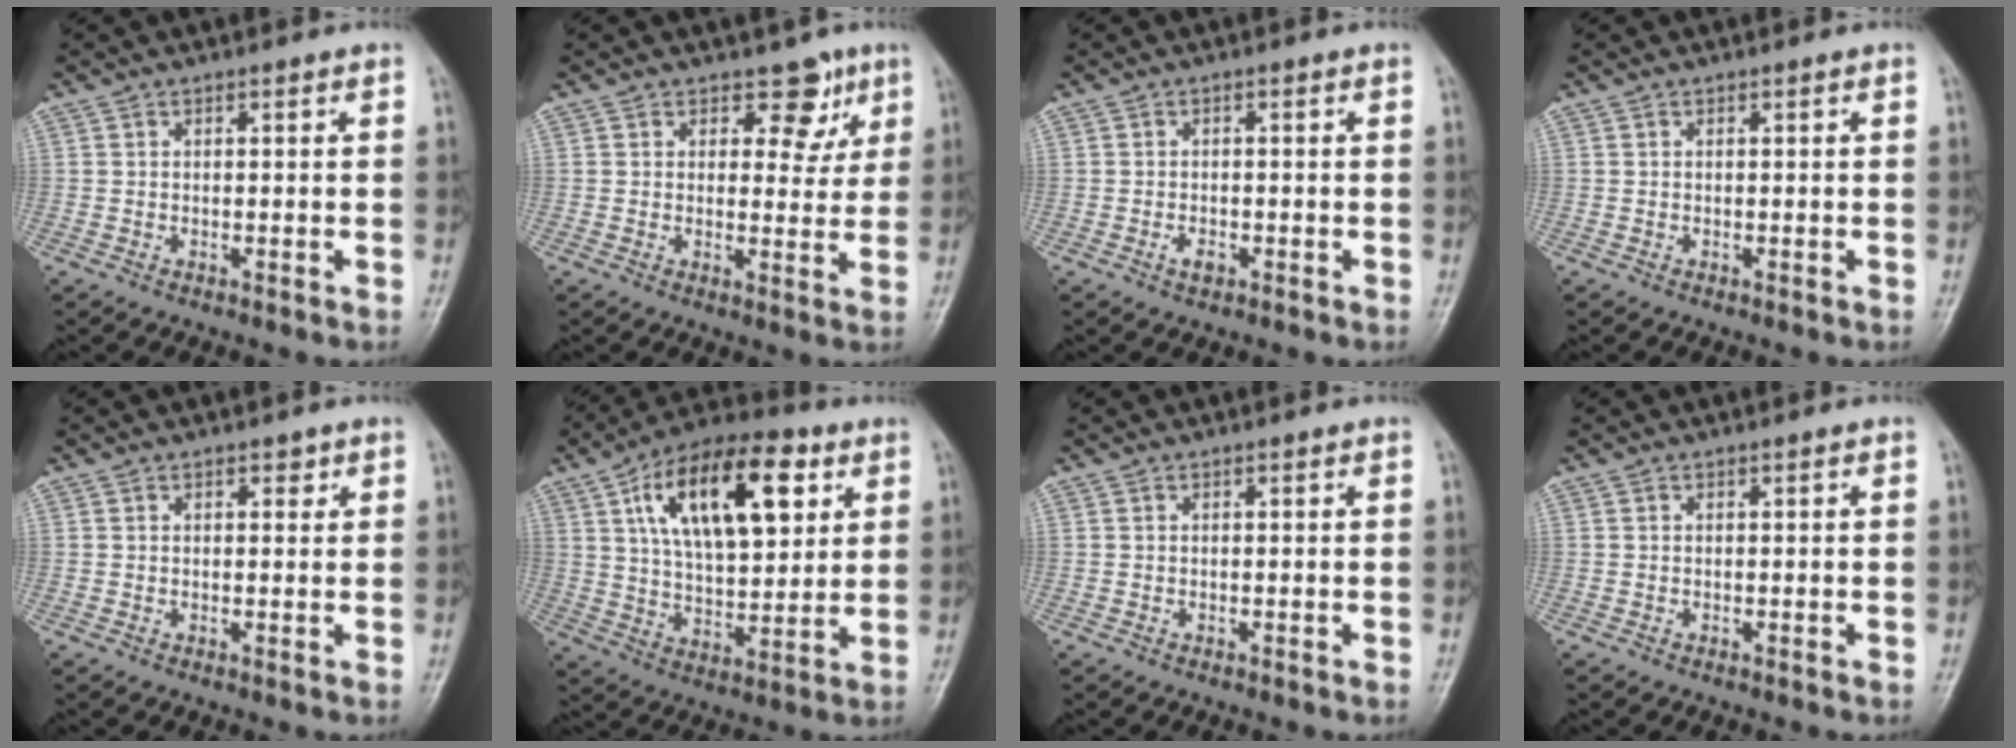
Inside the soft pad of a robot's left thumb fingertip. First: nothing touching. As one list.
[{"total": 5.6, "force": [3.2, 3.7, 2.7], "torque": [0.004, -0.015, 0.038]}, {"total": 1.9, "force": [-0.8, 1.1, 1.3], "torque": [-0.019, 0.003, -0.014]}, {"total": 0.0}, {"total": 1.5, "force": [0.9, 0.8, 0.8], "torque": [0.001, -0.002, 0.009]}, {"total": 20.8, "force": [7.8, 10.0, 16.5], "torque": [-0.238, -0.016, 0.127]}, {"total": 0.0}, {"total": 0.0}]